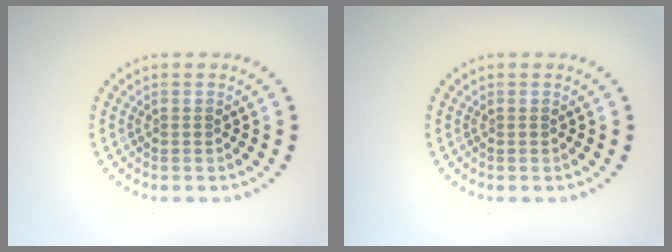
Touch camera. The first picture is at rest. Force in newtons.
{"total": 0.0}